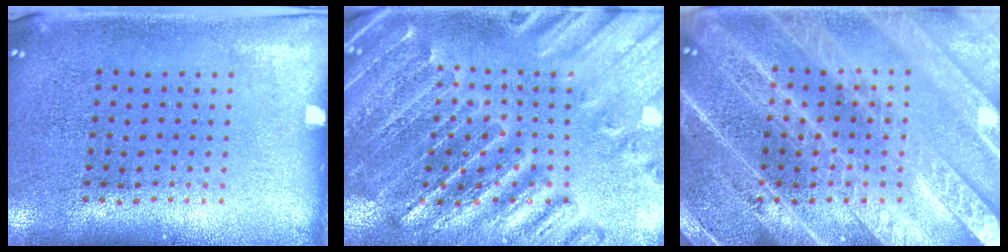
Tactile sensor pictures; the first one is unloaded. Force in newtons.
{"total": 2.8, "press": 2.7, "slide": 0.3}
{"total": 5.9, "press": 5.8, "slide": 0.7}